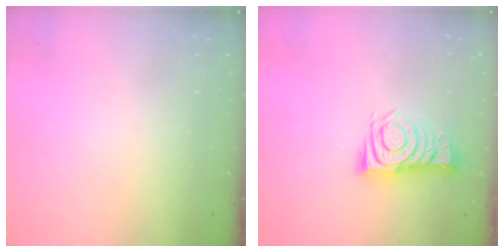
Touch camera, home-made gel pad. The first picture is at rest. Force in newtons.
{"total": 9.9, "press": 9.9, "slide": 0.4}